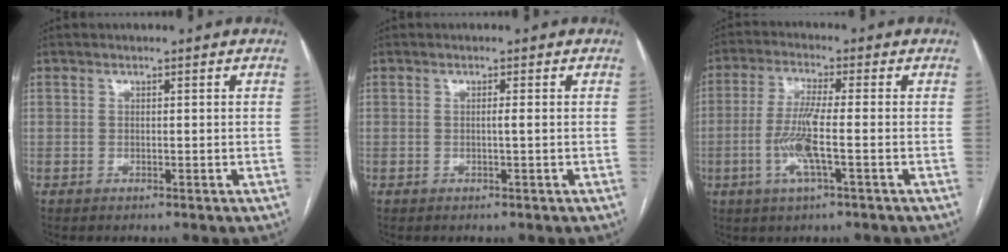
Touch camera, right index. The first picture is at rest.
{"total": 0.7, "force": [-0.1, -0.2, 0.7], "torque": [-0.008, 0.001, -0.002]}
{"total": 7.4, "force": [-1.9, 0.2, 7.2], "torque": [-0.148, -0.006, -0.041]}